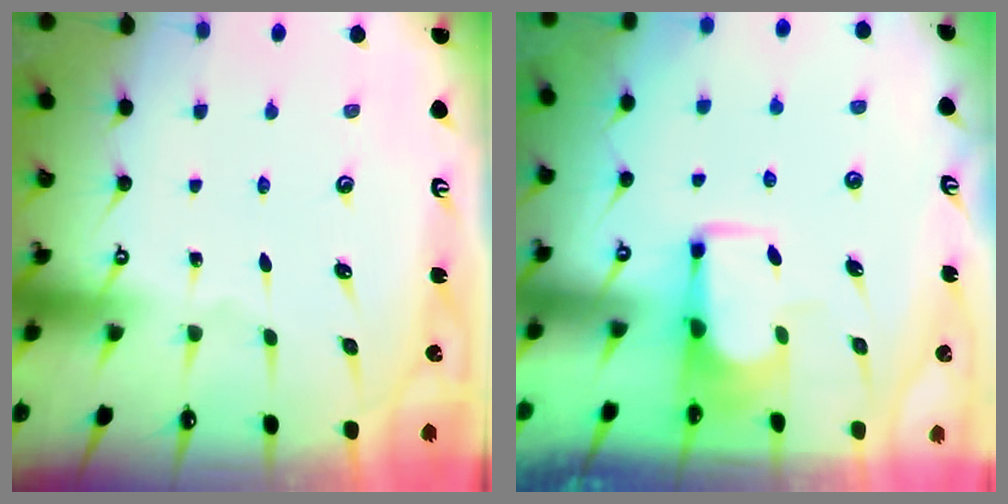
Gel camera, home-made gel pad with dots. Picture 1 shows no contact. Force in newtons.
{"total": 3.3, "press": 3.3, "slide": 0.4}